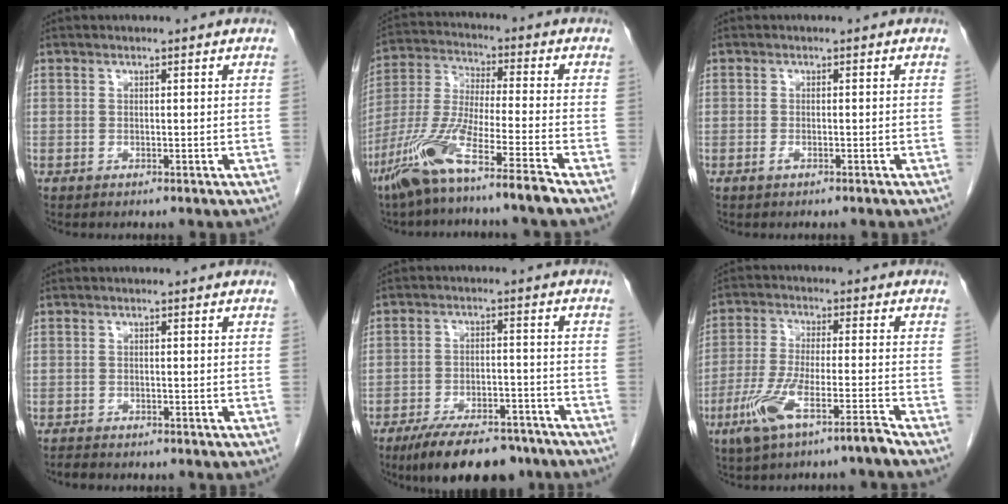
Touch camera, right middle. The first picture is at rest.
{"total": 12.0, "force": [-8.2, -0.9, 8.8], "torque": [-0.186, -0.032, -0.160]}
{"total": 0.9, "force": [-0.6, 0.2, 0.7], "torque": [-0.014, 0.000, -0.011]}
{"total": 1.6, "force": [-1.5, 0.5, 0.4], "torque": [-0.012, -0.003, -0.022]}
{"total": 13.8, "force": [-10.9, 4.8, 7.1], "torque": [-0.098, 0.004, -0.167]}
{"total": 8.8, "force": [-5.6, 0.3, 6.7], "torque": [-0.137, -0.009, -0.104]}